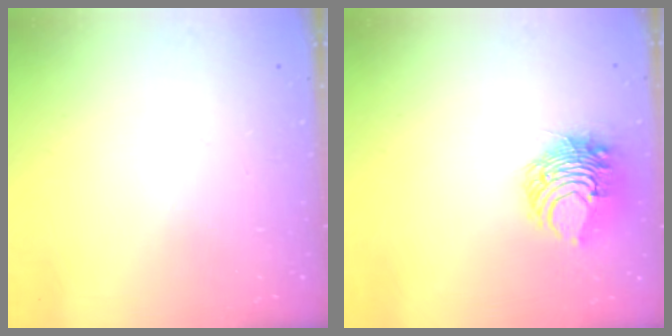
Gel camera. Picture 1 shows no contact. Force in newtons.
{"total": 8.8, "press": 8.8, "slide": 0.5}